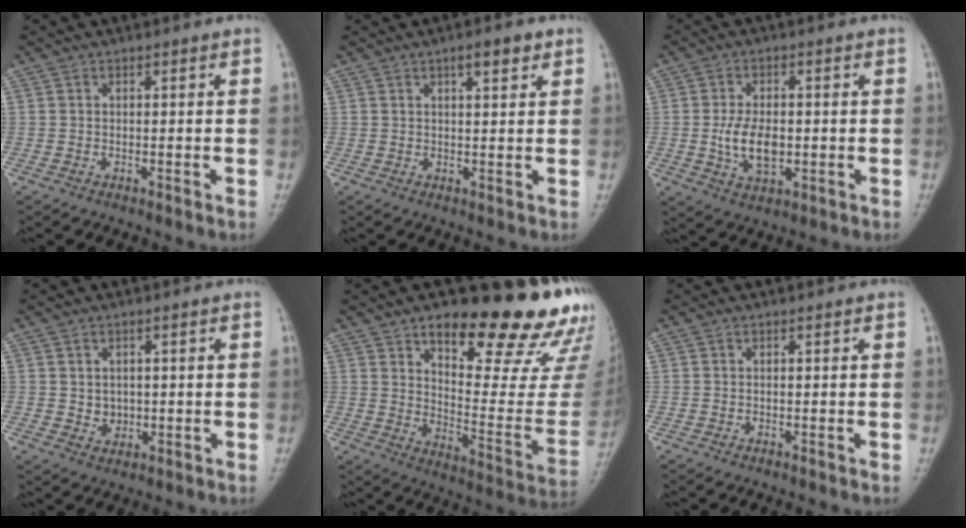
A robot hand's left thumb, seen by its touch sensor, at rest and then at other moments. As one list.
[{"total": 3.7, "force": [2.1, 1.1, 2.9], "torque": [-0.034, -0.008, 0.030]}, {"total": 7.6, "force": [-0.8, 4.4, 6.1], "torque": [-0.102, -0.005, -0.010]}, {"total": 2.7, "force": [0.1, 2.4, 1.3], "torque": [-0.004, -0.002, 0.010]}, {"total": 23.2, "force": [14.6, 7.4, 16.5], "torque": [-0.170, -0.080, 0.215]}, {"total": 0.0}]